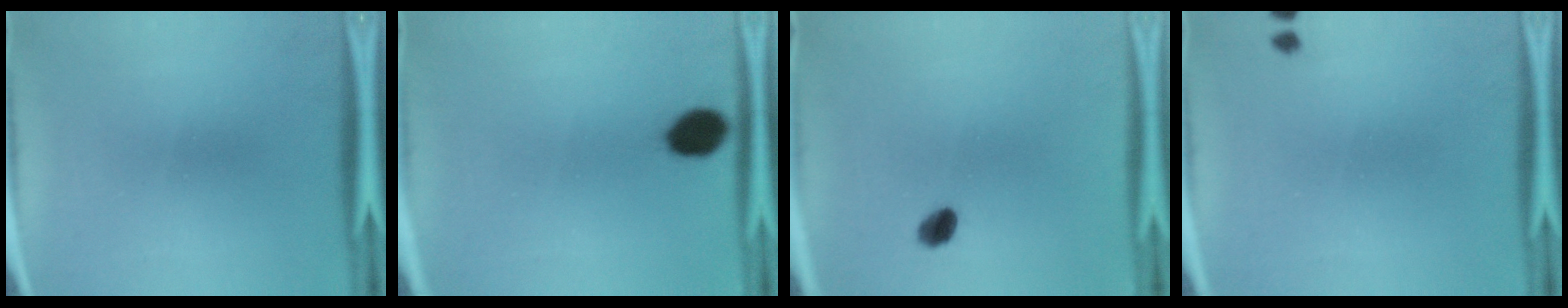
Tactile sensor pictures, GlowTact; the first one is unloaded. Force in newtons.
{"total": 7.0}
{"total": 2.8}
{"total": 0.7}